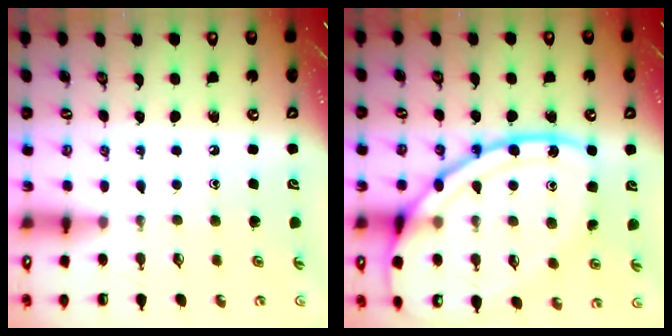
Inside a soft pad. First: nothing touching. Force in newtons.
{"total": 19.6, "press": 19.5, "slide": 2.0}